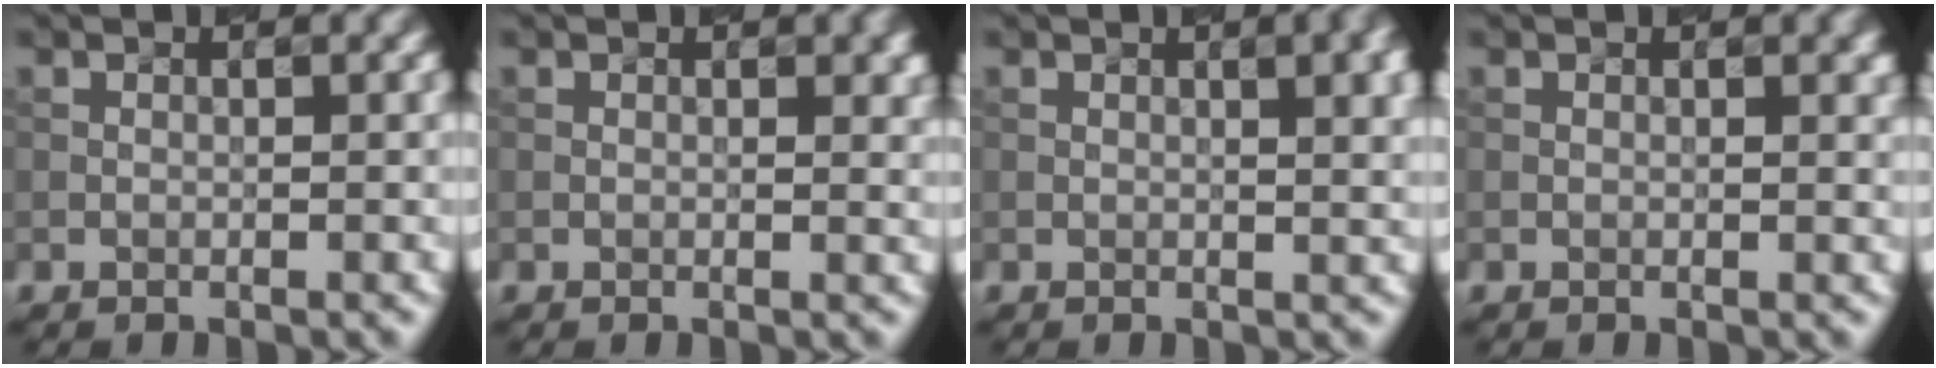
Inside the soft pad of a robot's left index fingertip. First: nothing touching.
{"total": 1.8, "force": [0.7, 0.7, 1.5], "torque": [-0.012, 0.002, 0.013]}
{"total": 5.4, "force": [1.7, 2.2, 4.6], "torque": [-0.031, 0.021, 0.018]}
{"total": 1.6, "force": [0.7, 0.6, 1.3], "torque": [-0.008, 0.003, 0.007]}